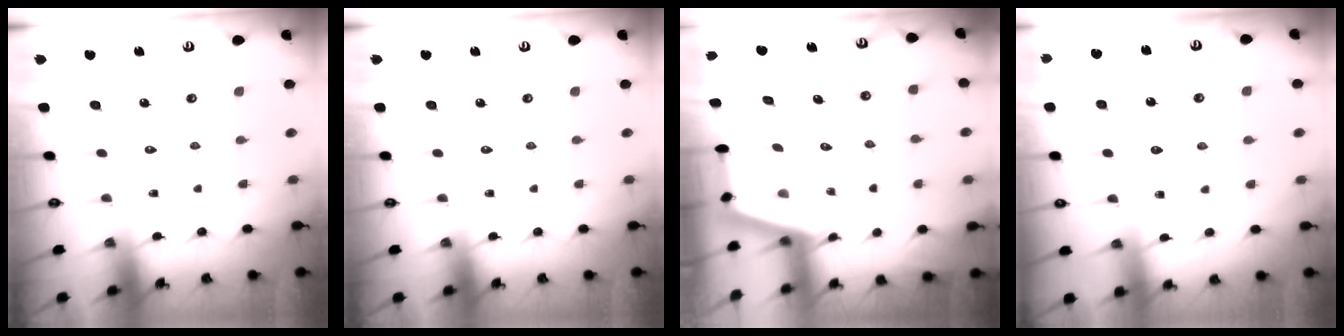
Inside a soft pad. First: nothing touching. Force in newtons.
{"total": 0.0}
{"total": 2.7, "press": 2.6, "slide": 0.3}
{"total": 4.4, "press": 4.3, "slide": 0.3}